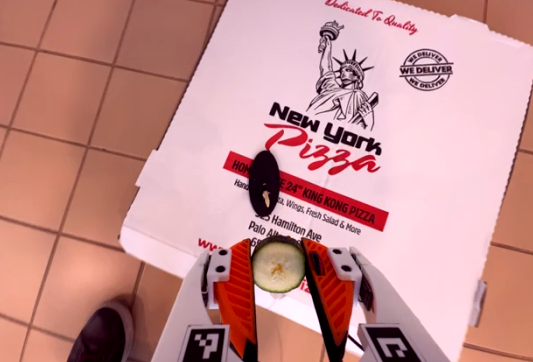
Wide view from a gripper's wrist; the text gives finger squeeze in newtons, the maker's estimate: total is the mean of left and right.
{"total": 8.2, "left": 8.2, "right": 8.2}